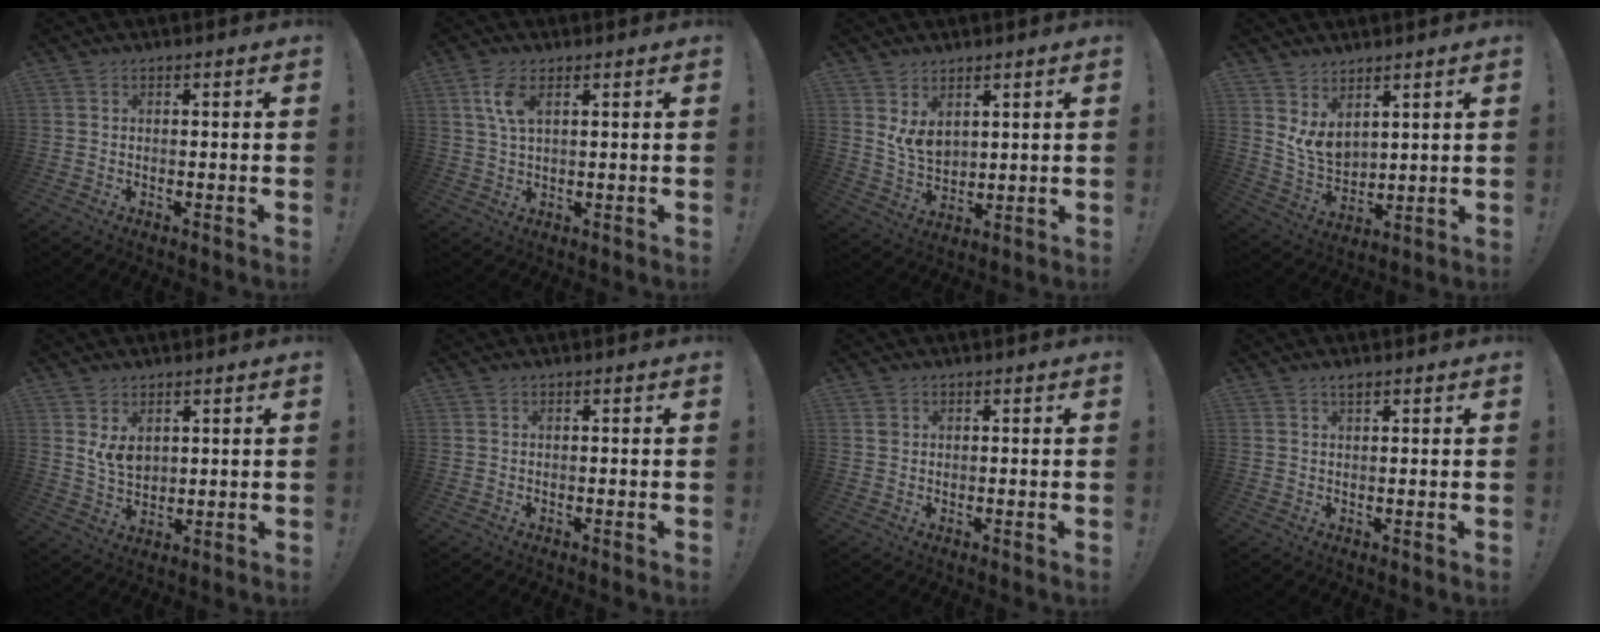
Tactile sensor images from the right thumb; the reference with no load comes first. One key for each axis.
{"total": 6.2, "fx": 2.4, "fy": 2.9, "fz": 4.9, "tx": -0.089, "ty": -0.006, "tz": 0.041}
{"total": 7.5, "fx": 3.8, "fy": 4.9, "fz": 4.2, "tx": -0.065, "ty": -0.025, "tz": 0.078}
{"total": 8.1, "fx": 4.6, "fy": 5.1, "fz": 4.2, "tx": -0.075, "ty": -0.039, "tz": 0.095}
{"total": 6.4, "fx": 2.8, "fy": 4.2, "fz": 3.9, "tx": -0.054, "ty": -0.014, "tz": 0.054}
{"total": 0.0}
{"total": 1.4, "fx": 0.7, "fy": 1.2, "fz": 0.3, "tx": 0.000, "ty": 0.001, "tz": 0.012}
{"total": 1.6, "fx": 1.2, "fy": 0.2, "fz": 1.0, "tx": -0.011, "ty": -0.005, "tz": 0.020}